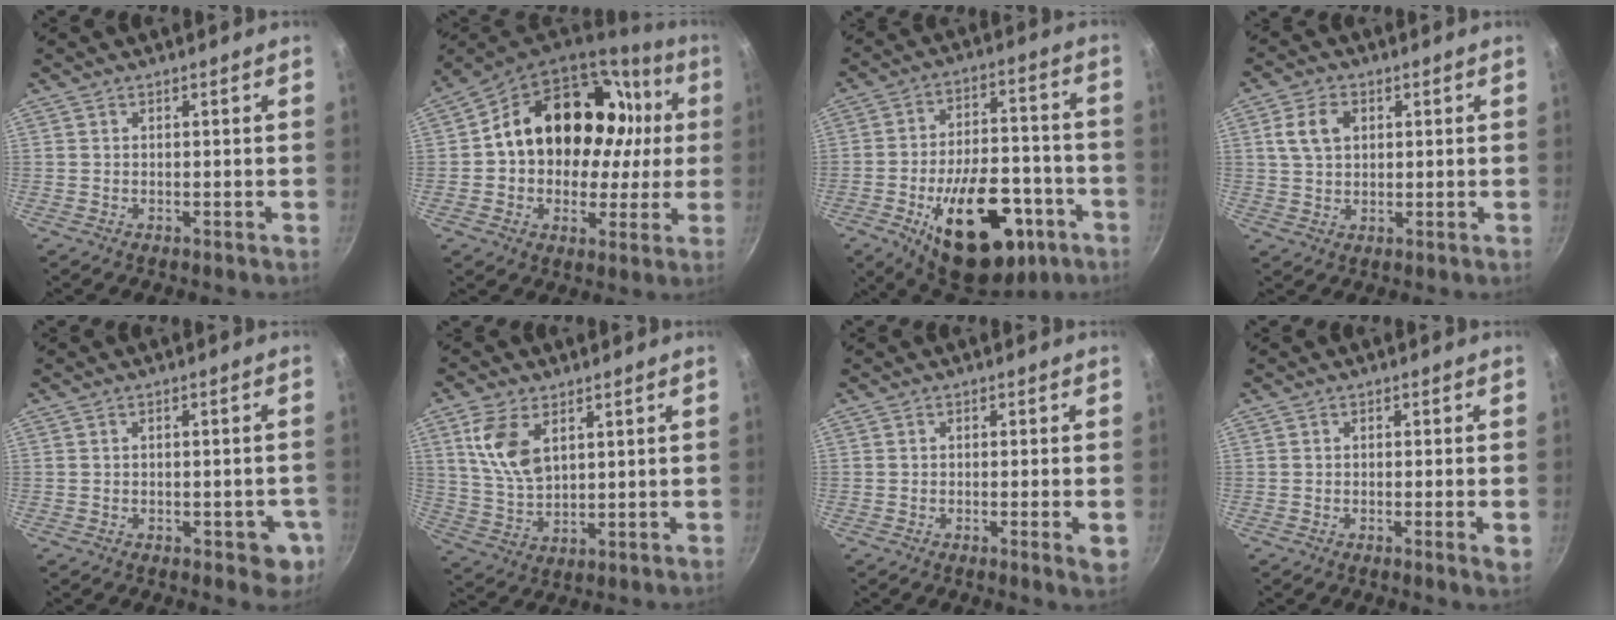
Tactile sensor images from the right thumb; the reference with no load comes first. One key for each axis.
{"total": 24.7, "fx": 4.0, "fy": 18.2, "fz": 16.3, "tx": -0.225, "ty": 0.047, "tz": 0.070}
{"total": 24.8, "fx": -10.3, "fy": 13.4, "fz": 18.2, "tx": -0.235, "ty": 0.051, "tz": -0.134}
{"total": 6.1, "fx": 1.8, "fy": 4.3, "fz": 4.0, "tx": -0.061, "ty": 0.006, "tz": 0.031}
{"total": 5.8, "fx": -2.0, "fy": 3.0, "fz": 4.6, "tx": -0.031, "ty": 0.007, "tz": -0.021}
{"total": 9.8, "fx": 3.9, "fy": 5.6, "fz": 7.0, "tx": -0.130, "ty": -0.022, "tz": 0.083}
{"total": 3.4, "fx": -0.9, "fy": 0.4, "fz": 3.3, "tx": -0.050, "ty": -0.007, "tz": -0.015}
{"total": 2.6, "fx": -0.7, "fy": 0.2, "fz": 2.5, "tx": -0.040, "ty": -0.006, "tz": -0.012}